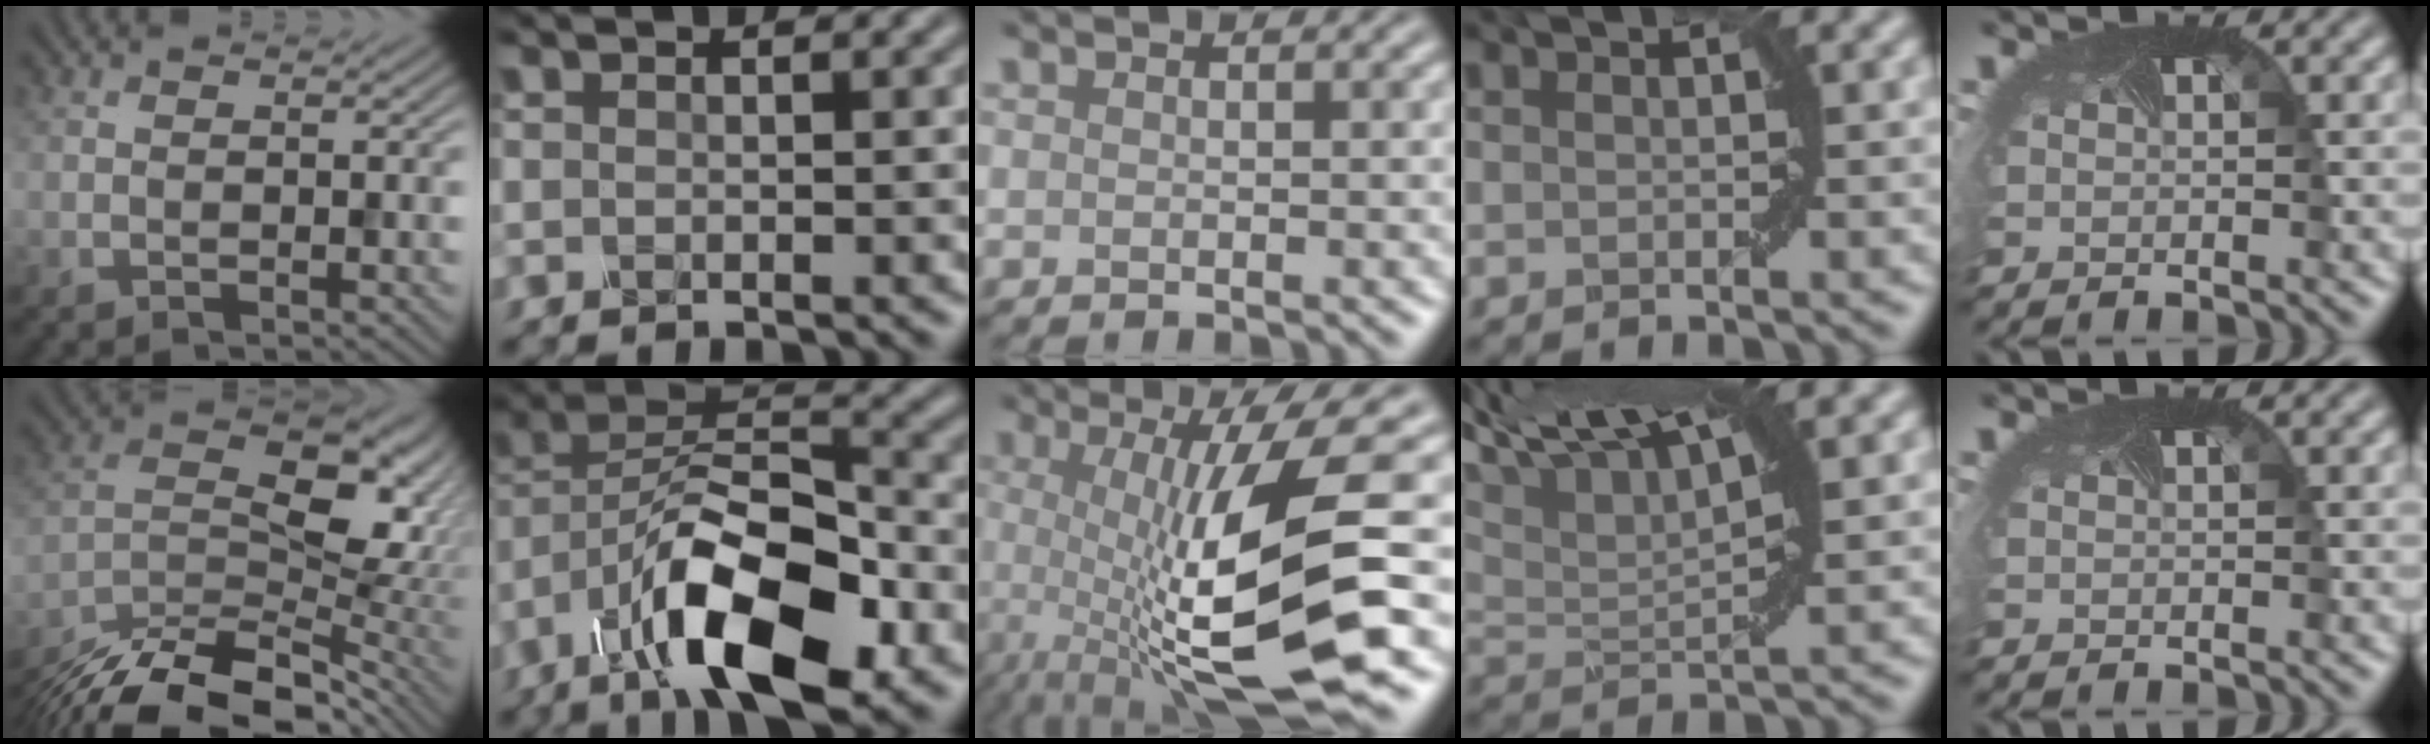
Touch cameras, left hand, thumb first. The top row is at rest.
{"thumb": {"total": 14.5, "force": [-9.3, 6.5, 9.1], "torque": [-0.190, -0.014, -0.165]}, "index": {"total": 11.8, "force": [-6.6, 4.5, 8.7], "torque": [-0.162, 0.001, -0.118]}, "middle": {"total": 12.6, "force": [-1.3, 2.9, 12.2], "torque": [-0.195, -0.015, -0.021]}, "ring": {"total": 8.9, "force": [5.3, 2.8, 6.6], "torque": [-0.124, 0.027, 0.093]}}